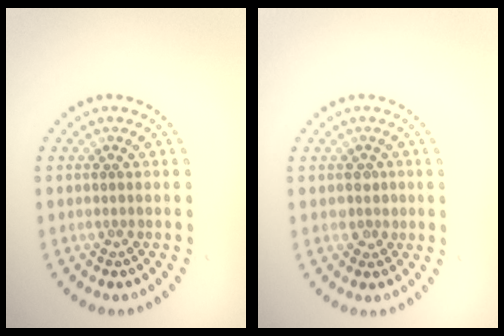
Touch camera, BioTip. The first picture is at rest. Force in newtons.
{"total": 1.1, "press": 0.9, "slide": 0.6}